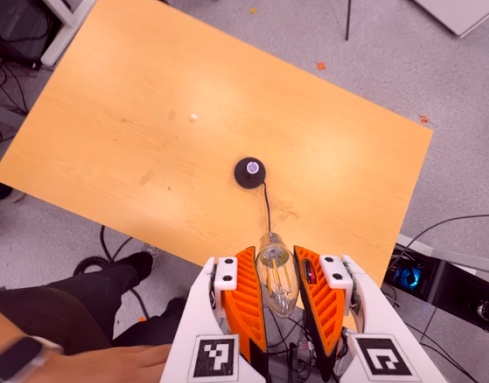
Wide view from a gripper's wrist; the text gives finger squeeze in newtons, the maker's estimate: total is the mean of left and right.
{"total": 12.4, "left": 12.9, "right": 11.8}